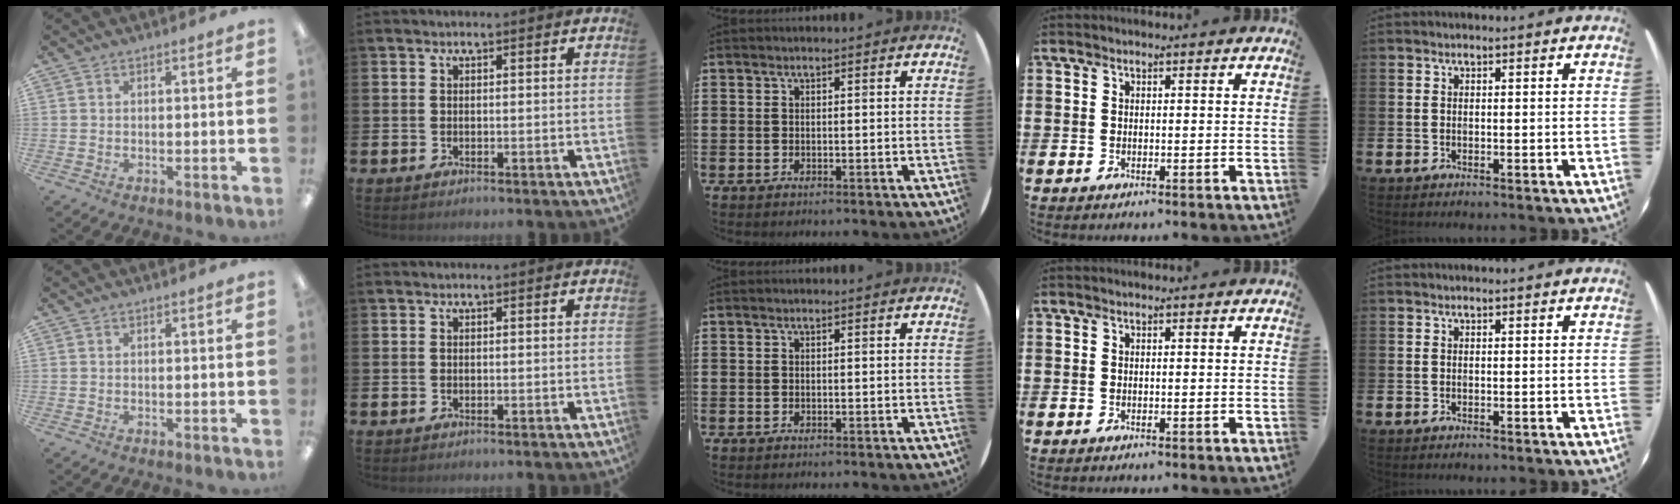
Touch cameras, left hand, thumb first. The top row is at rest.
{}